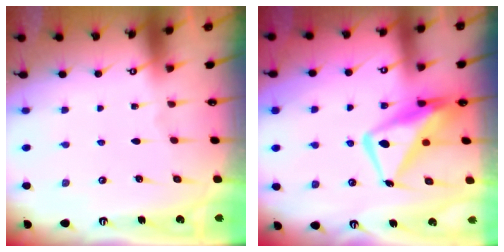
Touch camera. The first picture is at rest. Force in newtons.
{"total": 12.5, "press": 12.4, "slide": 1.7}